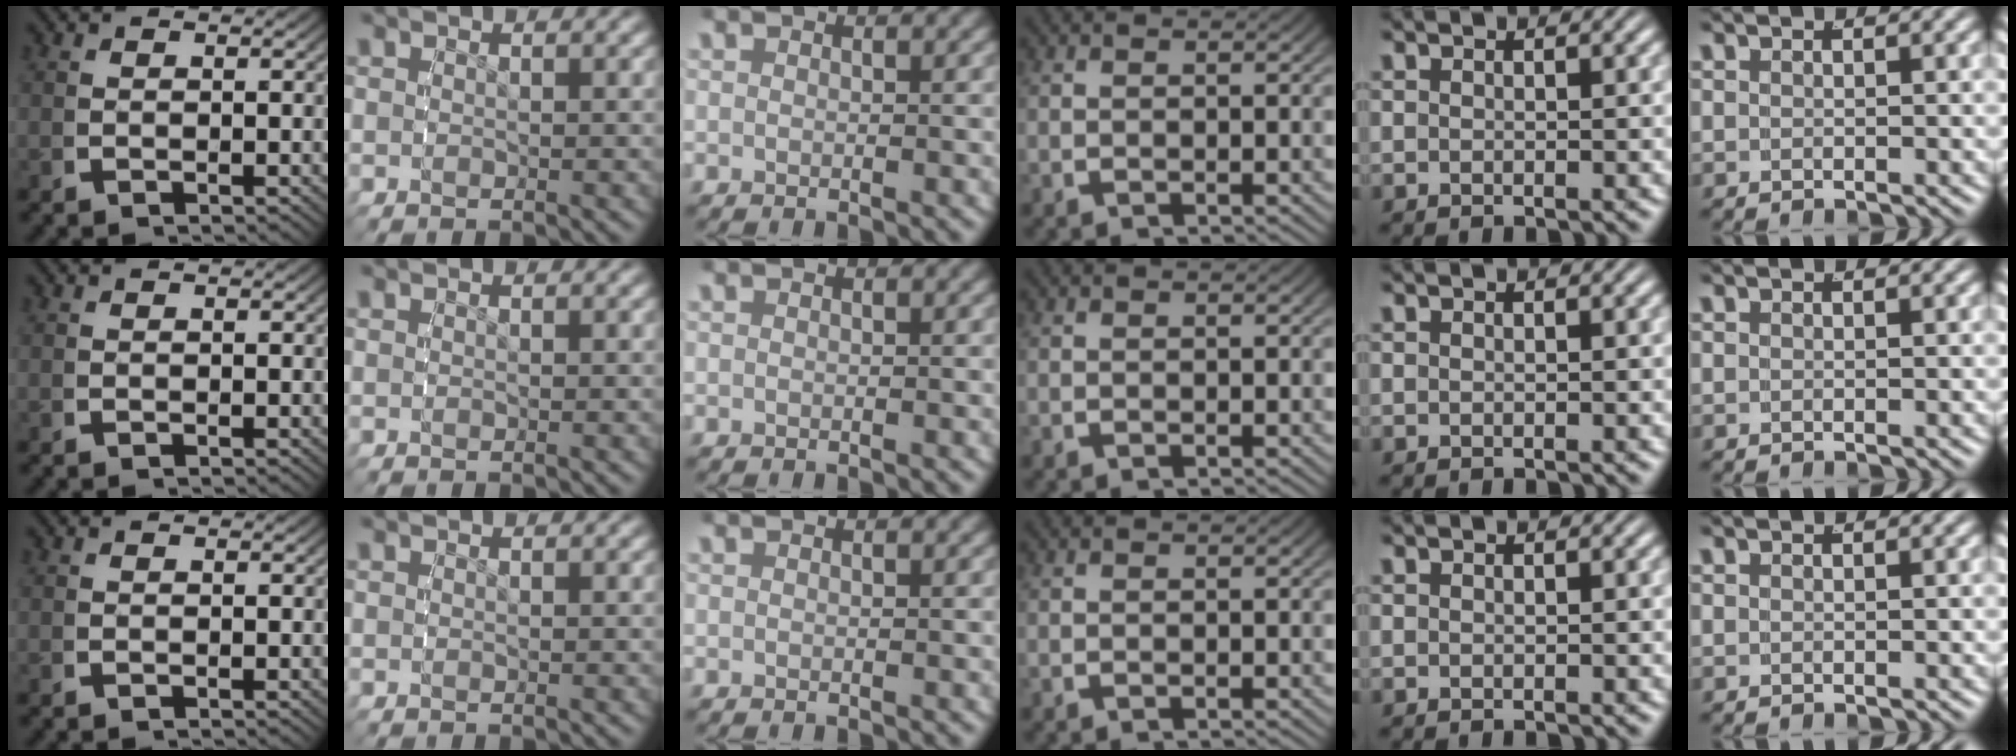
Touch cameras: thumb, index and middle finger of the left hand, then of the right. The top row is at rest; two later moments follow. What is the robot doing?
{"motion": "reach", "object": "stress ball aka squeeze ball"}